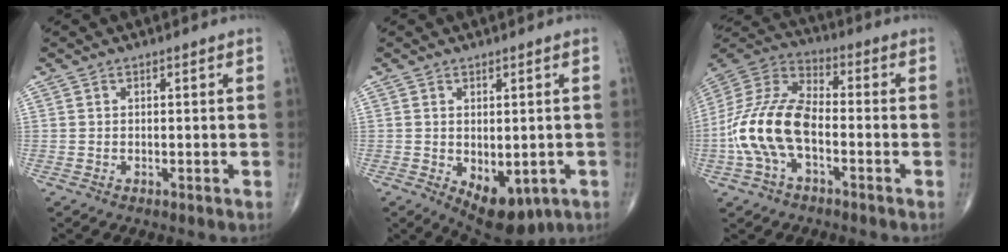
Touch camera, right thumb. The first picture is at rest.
{"total": 9.5, "force": [-3.1, 5.2, 7.4], "torque": [-0.083, -0.006, -0.026]}
{"total": 16.0, "force": [-3.7, 8.6, 13.0], "torque": [-0.273, 0.037, -0.075]}